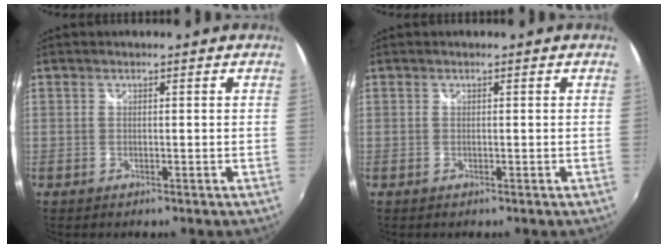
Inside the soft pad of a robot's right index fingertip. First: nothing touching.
{"total": 0.0}